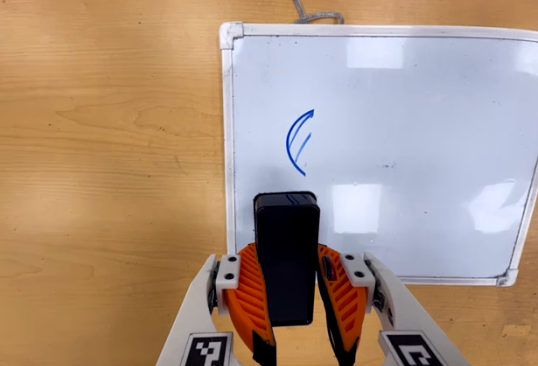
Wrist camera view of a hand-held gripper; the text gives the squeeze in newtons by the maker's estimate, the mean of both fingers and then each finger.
{"total": 8.1, "left": 6.7, "right": 9.5}